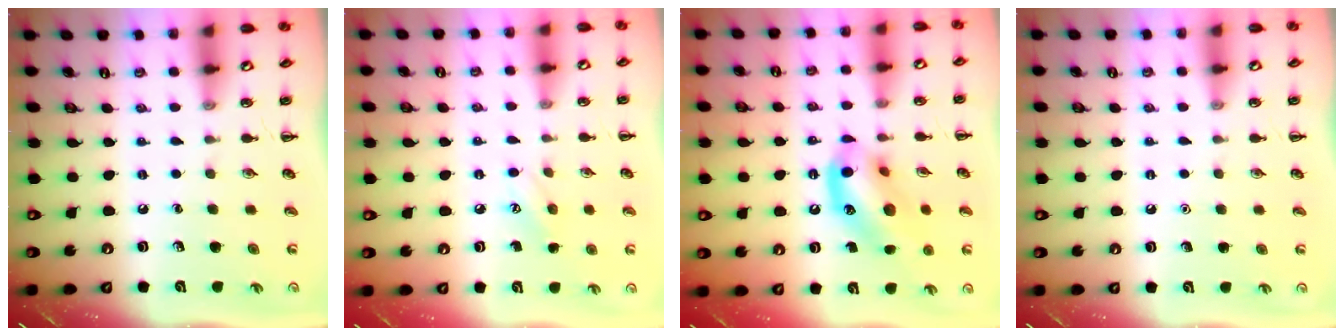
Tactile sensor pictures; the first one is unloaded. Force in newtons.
{"total": 7.4, "press": 7.1, "slide": 1.9}
{"total": 13.9, "press": 13.7, "slide": 2.2}
{"total": 1.6, "press": 1.6, "slide": 0.1}